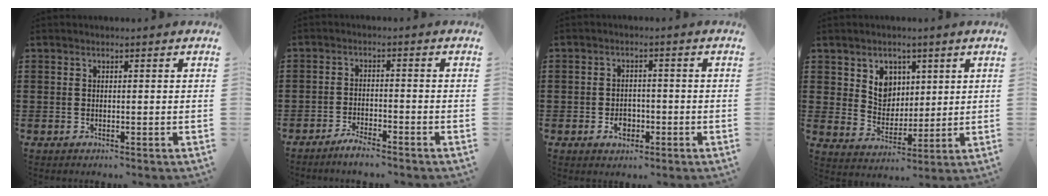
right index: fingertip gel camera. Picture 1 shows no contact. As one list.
[{"total": 2.8, "force": [-2.7, 0.1, 0.6], "torque": [-0.014, 0.005, -0.054]}, {"total": 2.9, "force": [-1.1, 2.1, 1.7], "torque": [-0.027, -0.001, -0.023]}, {"total": 5.6, "force": [2.6, 4.7, 1.6], "torque": [-0.049, 0.010, 0.045]}]